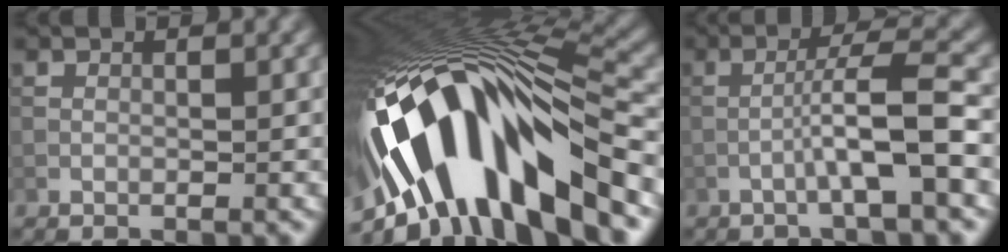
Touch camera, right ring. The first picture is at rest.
{"total": 15.4, "force": [-5.1, 5.6, 13.4], "torque": [-0.241, 0.018, -0.077]}
{"total": 4.3, "force": [-1.7, -0.1, 3.9], "torque": [-0.066, 0.025, -0.035]}